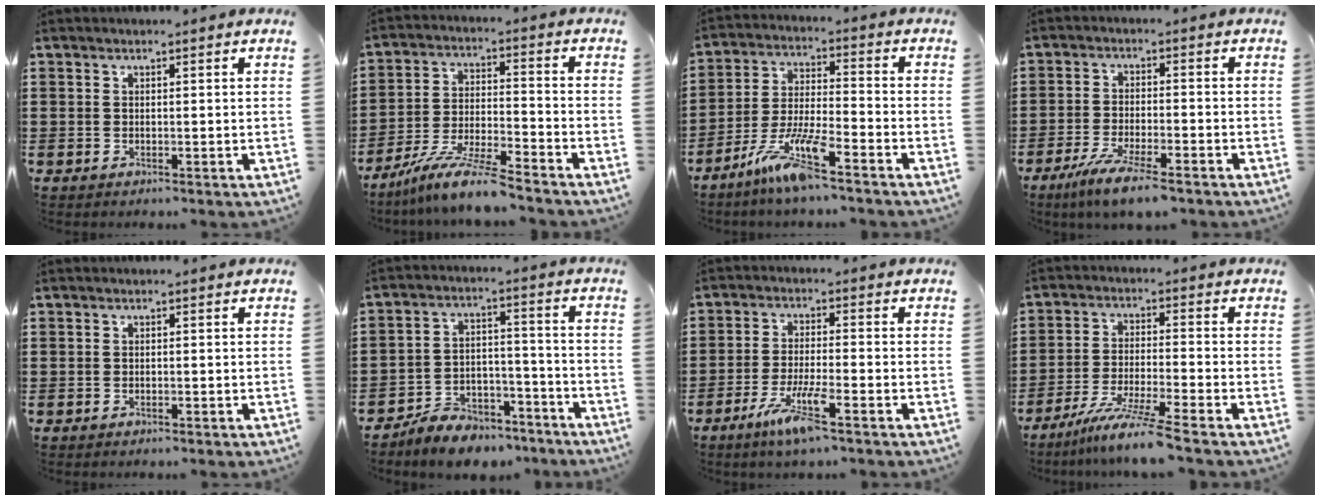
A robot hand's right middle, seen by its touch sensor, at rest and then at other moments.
{"total": 9.4, "force": [-8.3, 0.0, 4.4], "torque": [-0.091, -0.001, -0.165]}
{"total": 9.2, "force": [-6.6, 0.9, 6.4], "torque": [-0.139, -0.010, -0.128]}
{"total": 6.2, "force": [-4.9, 0.4, 3.8], "torque": [-0.086, -0.016, -0.093]}
{"total": 0.6, "force": [-0.6, 0.2, 0.2], "torque": [-0.006, -0.002, -0.011]}
{"total": 7.6, "force": [-7.2, 2.0, 1.4], "torque": [-0.019, 0.028, -0.140]}
{"total": 6.5, "force": [-4.0, 0.6, 5.1], "torque": [-0.106, -0.011, -0.076]}
{"total": 7.6, "force": [-6.3, -0.8, 4.2], "torque": [-0.083, -0.020, -0.121]}